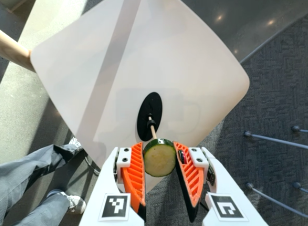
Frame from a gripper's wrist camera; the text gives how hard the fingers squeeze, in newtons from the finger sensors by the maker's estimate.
{"total": 10.6, "left": 10.5, "right": 10.7}